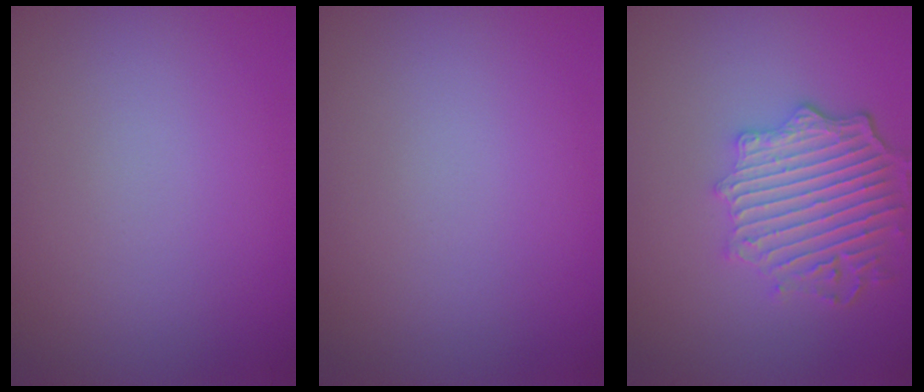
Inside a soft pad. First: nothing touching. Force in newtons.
{"total": 0.0}
{"total": 5.7, "press": 4.5, "slide": 3.5}